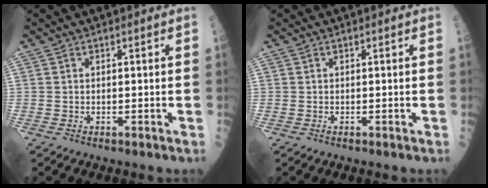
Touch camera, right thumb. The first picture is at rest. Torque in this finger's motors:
{"motor_torque": [0.22, 0.04, 0.28, 0.31, 0.00]}